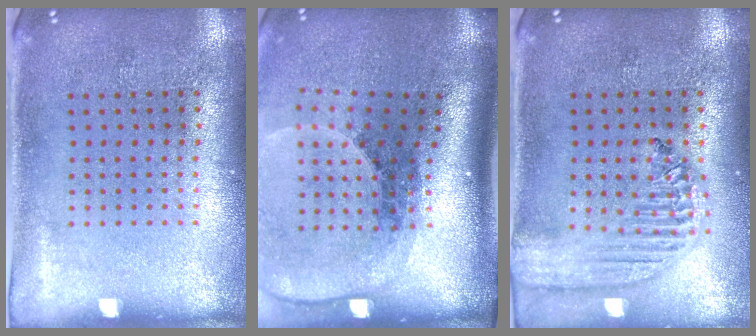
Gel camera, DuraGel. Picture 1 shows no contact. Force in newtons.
{"total": 2.7, "press": 1.9, "slide": 2.0}
{"total": 2.2, "press": 1.9, "slide": 1.1}